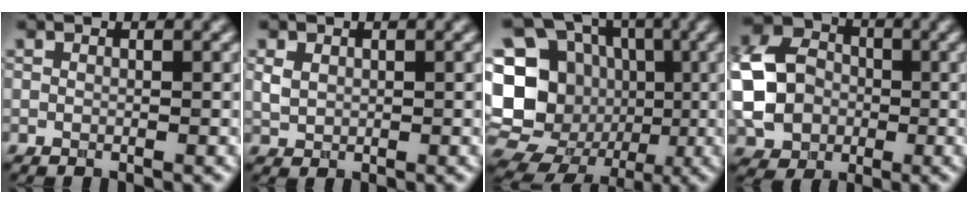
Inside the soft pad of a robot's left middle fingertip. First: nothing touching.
{"total": 1.4, "force": [0.5, 1.0, 0.8], "torque": [-0.018, 0.000, 0.013]}
{"total": 18.8, "force": [-1.5, 17.3, 7.2], "torque": [-0.193, 0.023, -0.051]}
{"total": 8.1, "force": [-1.1, 6.6, 4.6], "torque": [-0.107, 0.007, -0.036]}